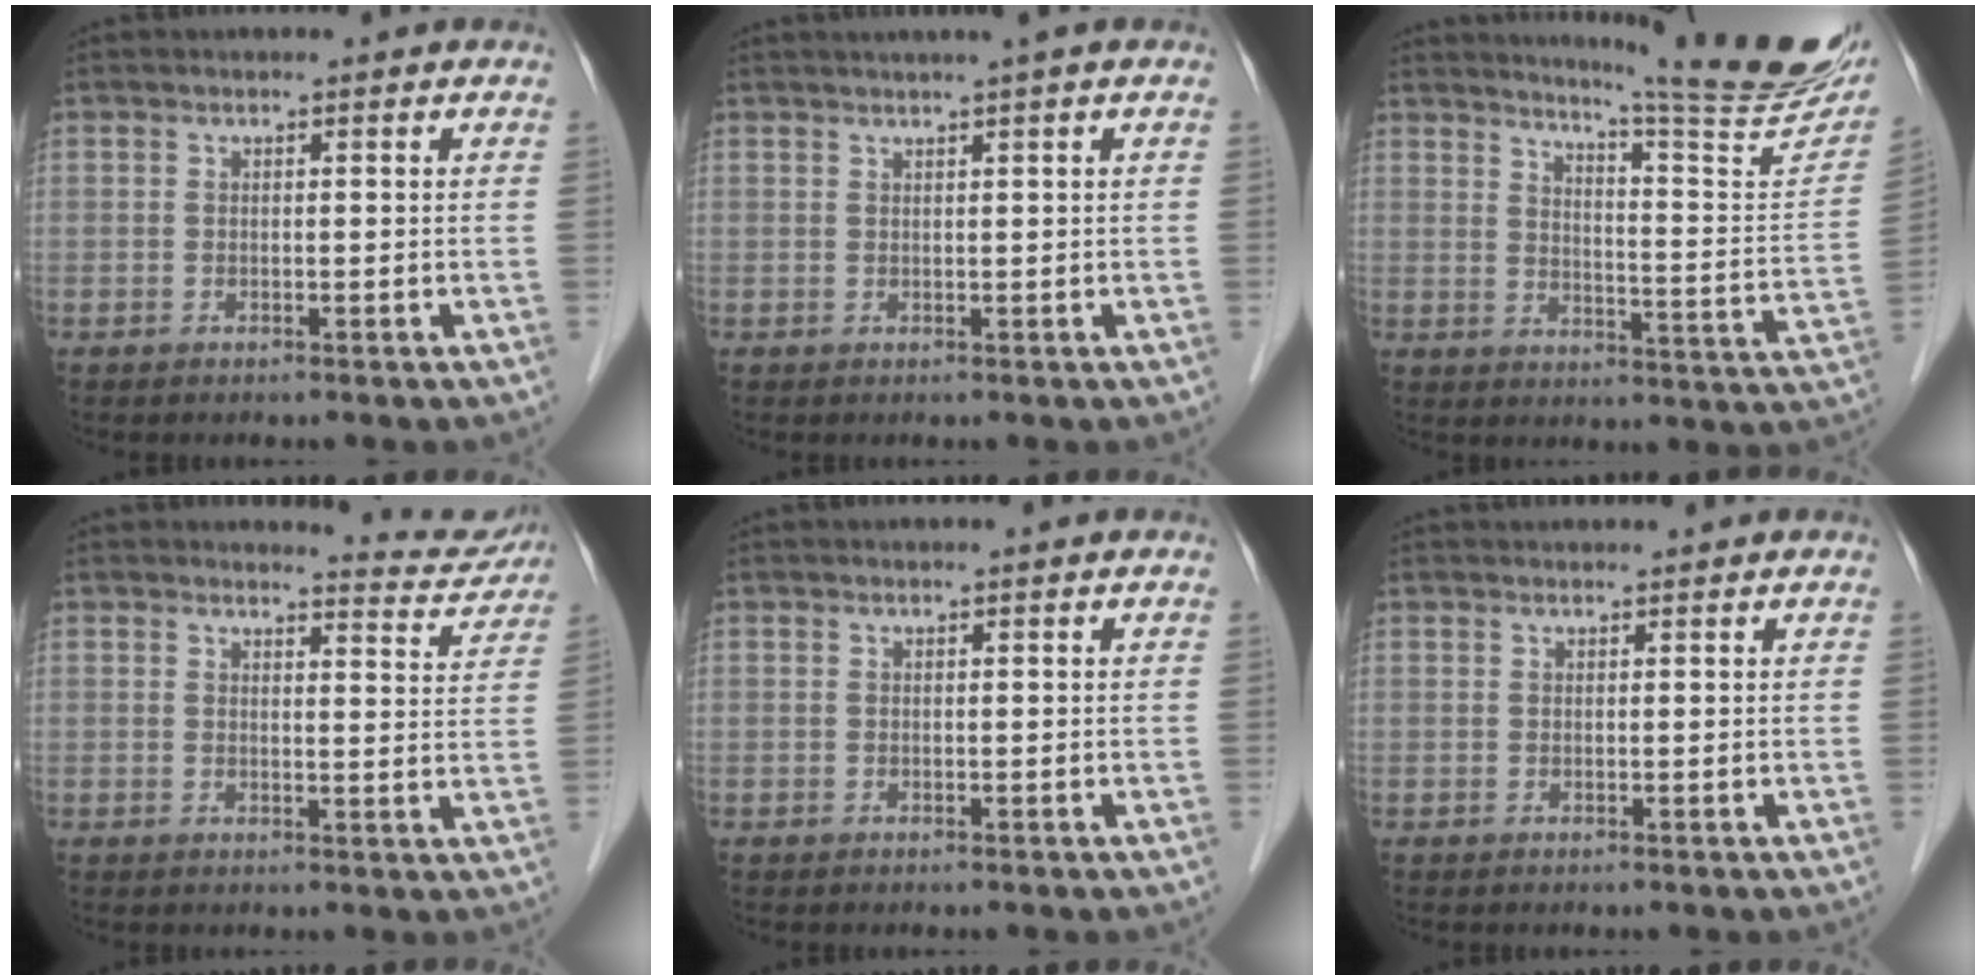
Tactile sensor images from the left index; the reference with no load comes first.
{"total": 3.1, "force": [2.2, -0.6, 2.1], "torque": [-0.031, 0.017, 0.037]}
{"total": 20.1, "force": [18.0, -0.2, 9.1], "torque": [-0.131, -0.095, 0.220]}
{"total": 5.3, "force": [5.3, 0.3, -0.5], "torque": [0.002, -0.028, 0.050]}
{"total": 0.0}
{"total": 1.8, "force": [1.7, 0.0, 0.5], "torque": [-0.006, 0.022, 0.029]}